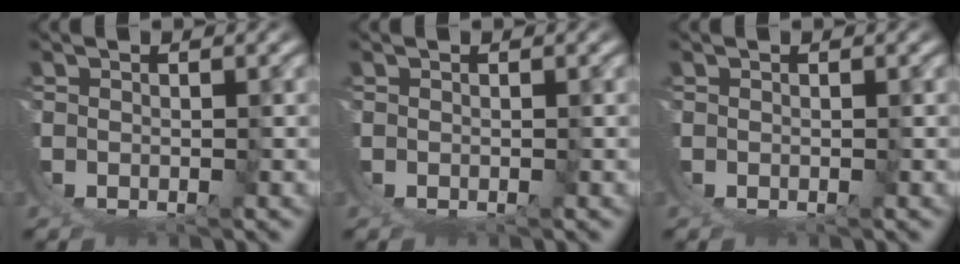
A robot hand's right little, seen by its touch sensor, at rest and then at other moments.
{"total": 0.0}
{"total": 0.0}